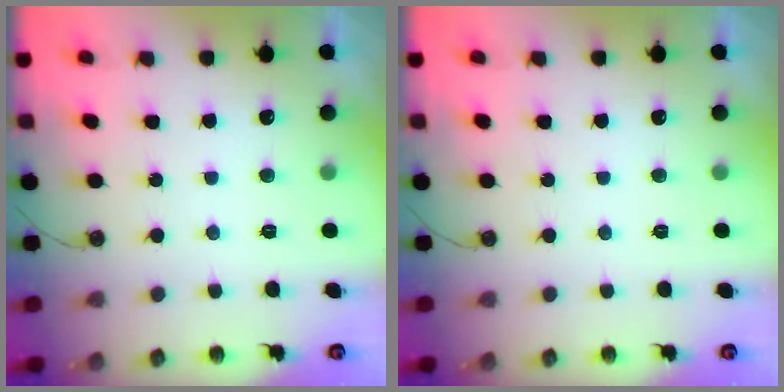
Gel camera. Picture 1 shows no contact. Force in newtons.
{"total": 0.0}